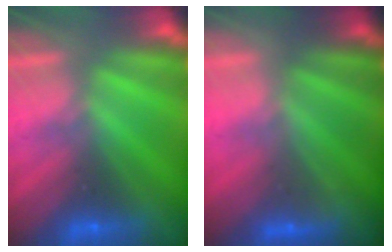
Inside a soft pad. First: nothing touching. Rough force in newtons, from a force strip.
{"total": 1.9}